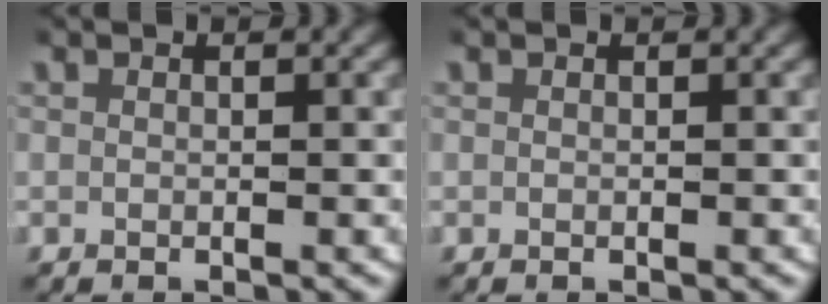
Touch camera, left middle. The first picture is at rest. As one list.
[{"total": 0.0}]